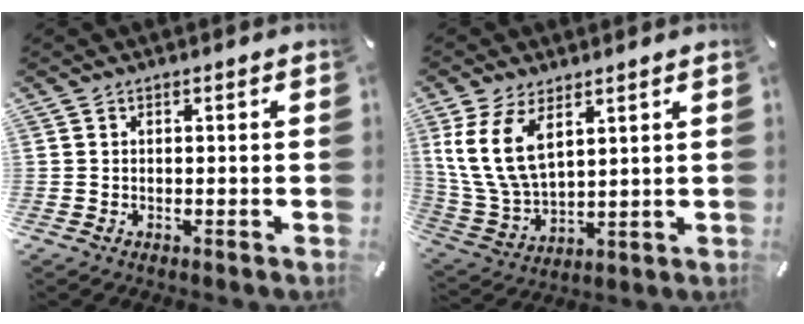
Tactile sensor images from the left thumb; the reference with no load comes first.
{"total": 11.6, "force": [5.5, 6.6, 7.8], "torque": [-0.196, -0.017, 0.103]}